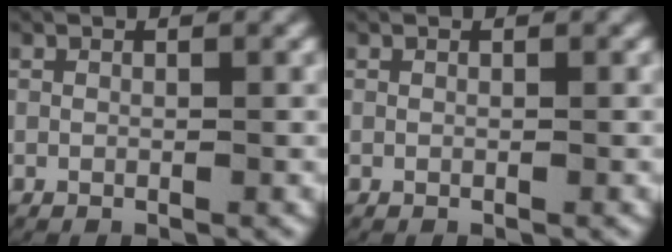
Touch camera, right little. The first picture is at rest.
{"total": 0.0}